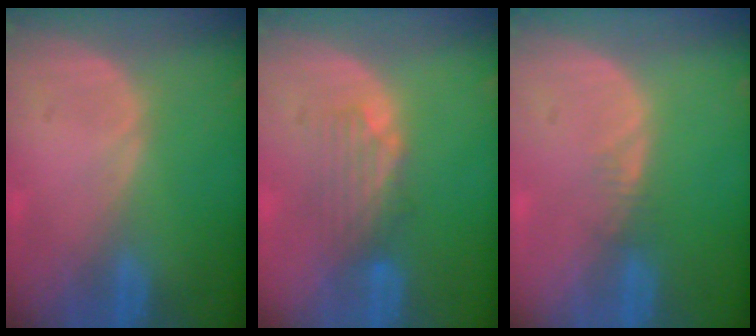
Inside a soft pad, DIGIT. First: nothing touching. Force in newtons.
{"total": 4.3, "press": 3.8, "slide": 2.1}
{"total": 1.3, "press": 1.2, "slide": 0.2}